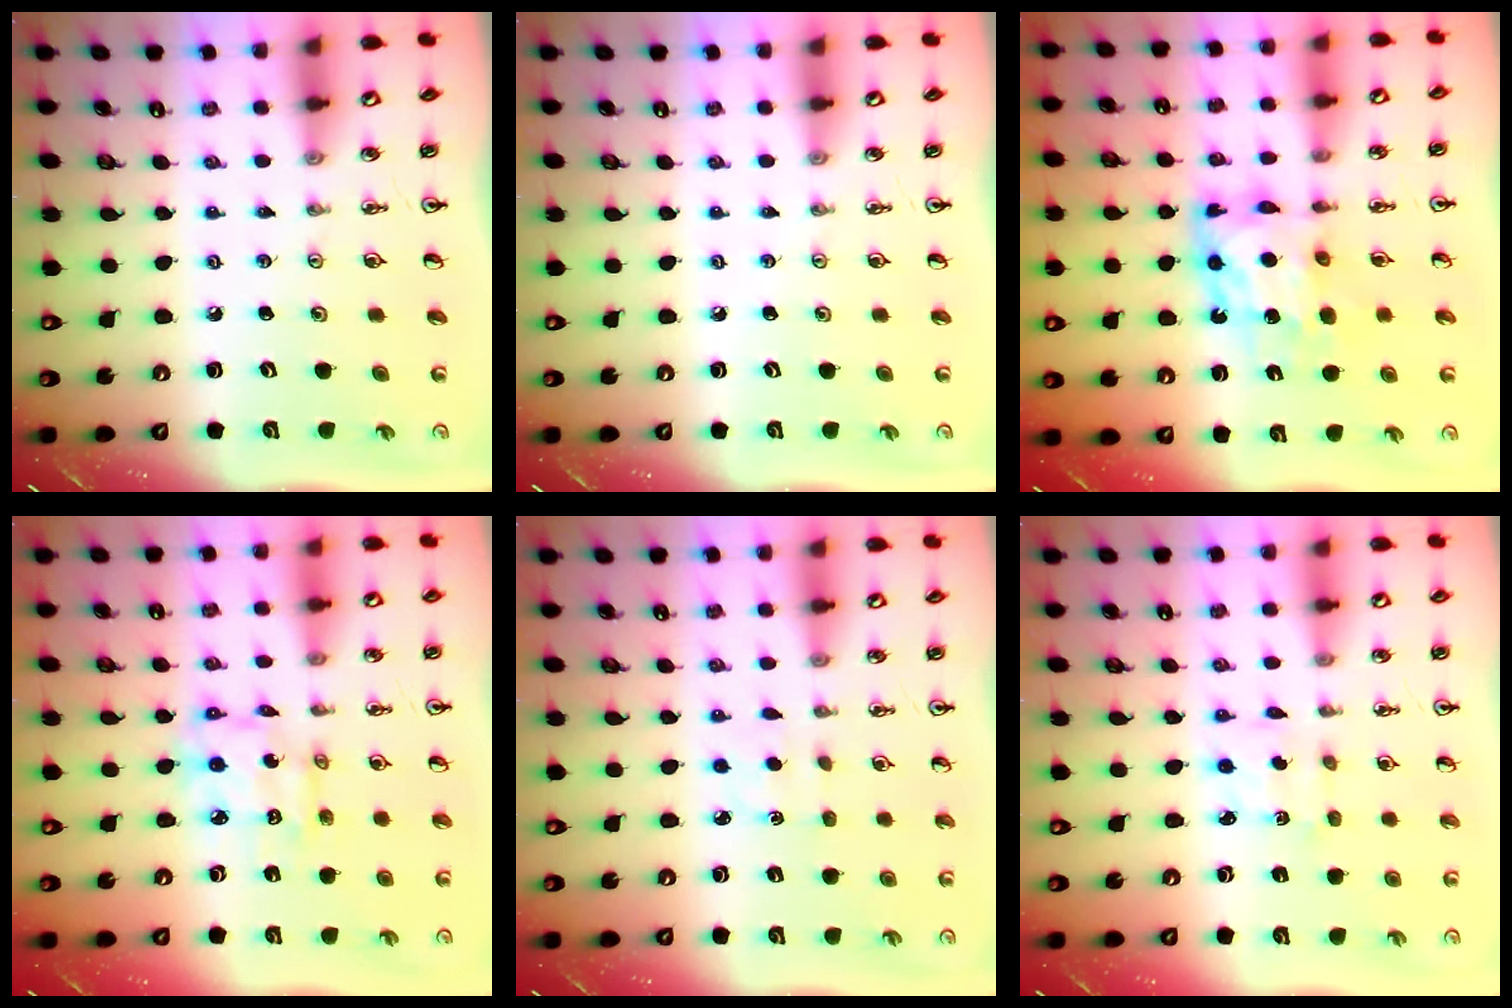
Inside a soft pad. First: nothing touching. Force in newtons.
{"total": 0.0}
{"total": 10.2, "press": 10.2, "slide": 0.9}
{"total": 7.3, "press": 7.3, "slide": 0.5}
{"total": 2.3, "press": 2.3, "slide": 0.3}
{"total": 2.7, "press": 2.7, "slide": 0.5}